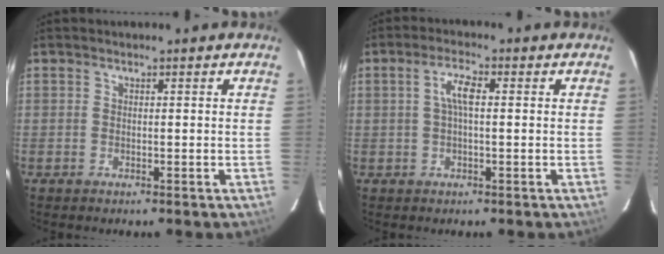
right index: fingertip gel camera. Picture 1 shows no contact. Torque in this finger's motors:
{"motor_torque": [0.29, -0.21, 0.22, 0.07]}